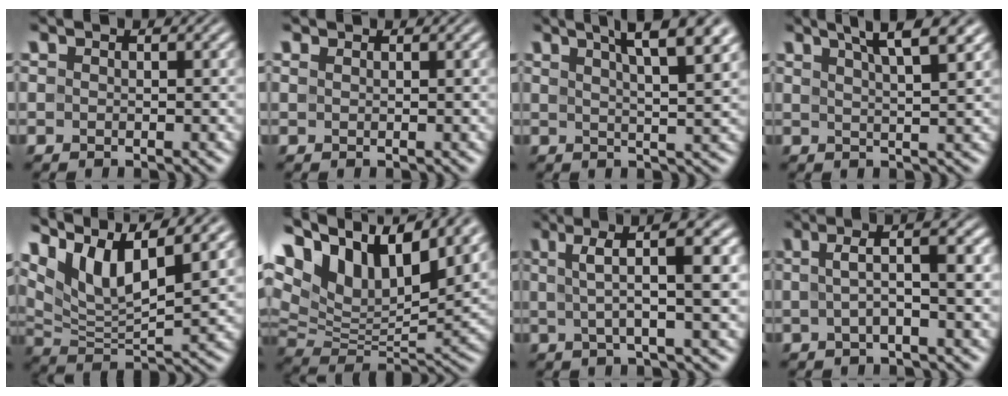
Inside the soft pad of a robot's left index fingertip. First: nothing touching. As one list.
[{"total": 0.7, "force": [0.6, 0.2, 0.2], "torque": [-0.006, -0.001, 0.009]}, {"total": 7.7, "force": [4.5, 2.0, 6.0], "torque": [-0.054, 0.027, 0.042]}, {"total": 6.6, "force": [4.3, 1.8, 4.7], "torque": [-0.042, 0.026, 0.037]}, {"total": 8.8, "force": [5.8, 2.5, 6.1], "torque": [-0.124, 0.002, 0.109]}, {"total": 15.4, "force": [9.0, 7.1, 10.2], "torque": [-0.203, 0.040, 0.161]}, {"total": 6.0, "force": [1.2, 1.4, 5.8], "torque": [-0.084, 0.021, 0.014]}, {"total": 4.1, "force": [0.3, 0.9, 4.0], "torque": [-0.066, 0.017, 0.001]}]